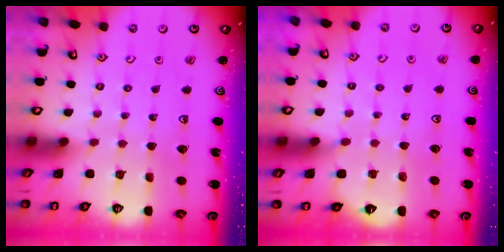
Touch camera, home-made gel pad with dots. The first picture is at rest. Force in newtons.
{"total": 2.9, "press": 2.9, "slide": 0.3}